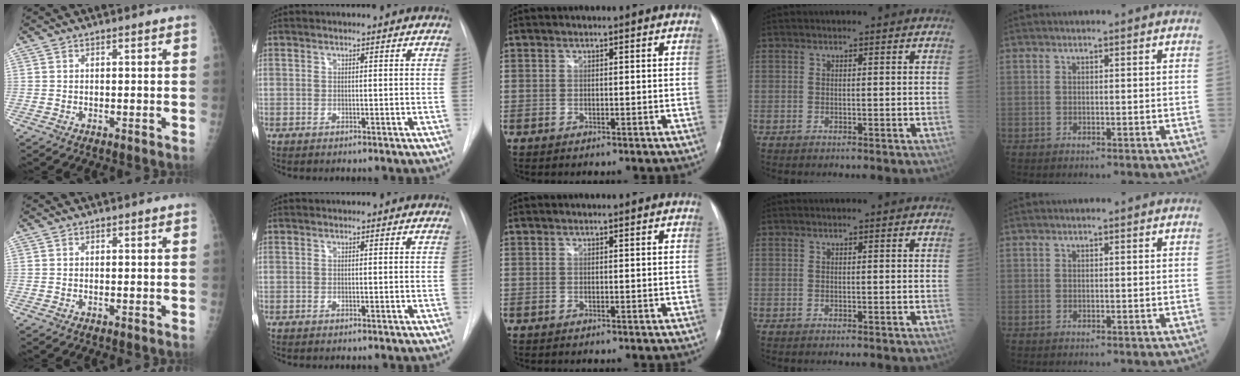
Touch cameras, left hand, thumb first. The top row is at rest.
{}